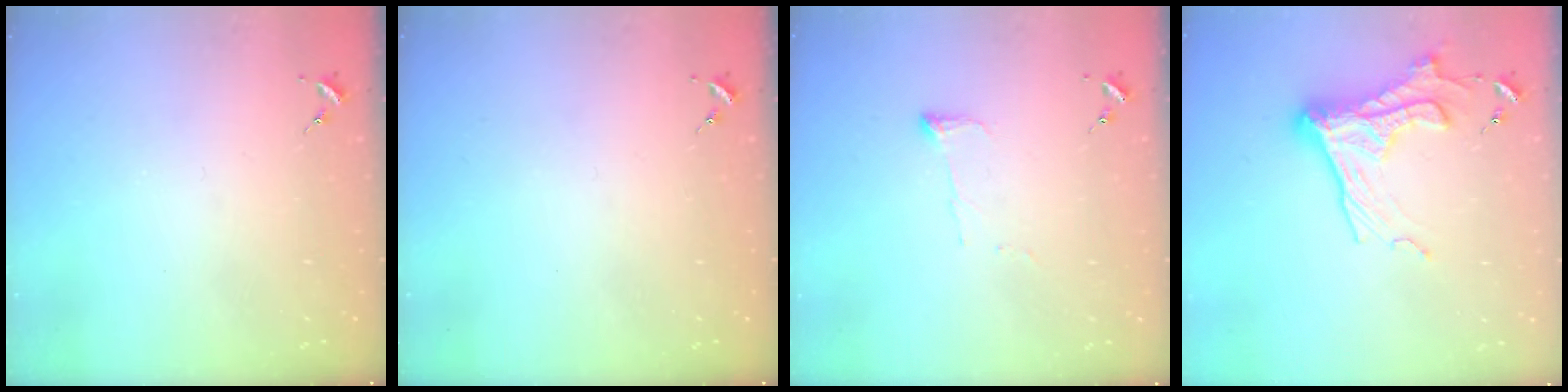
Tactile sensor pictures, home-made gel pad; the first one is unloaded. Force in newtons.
{"total": 0.0}
{"total": 5.0, "press": 5.0, "slide": 0.7}
{"total": 17.0, "press": 16.9, "slide": 1.4}